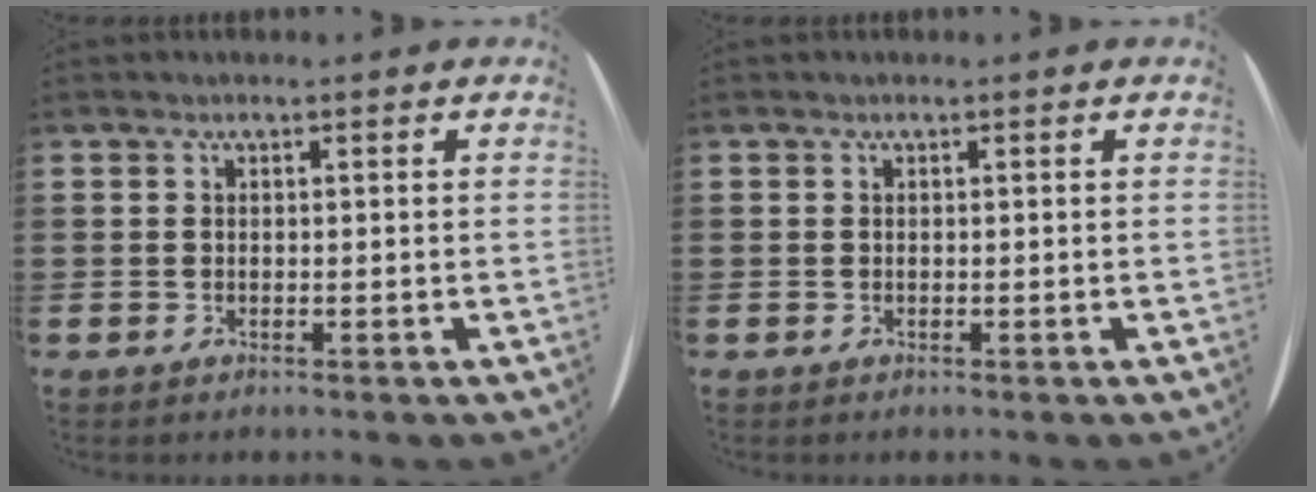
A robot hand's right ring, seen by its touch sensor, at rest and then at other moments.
{"total": 0.0}